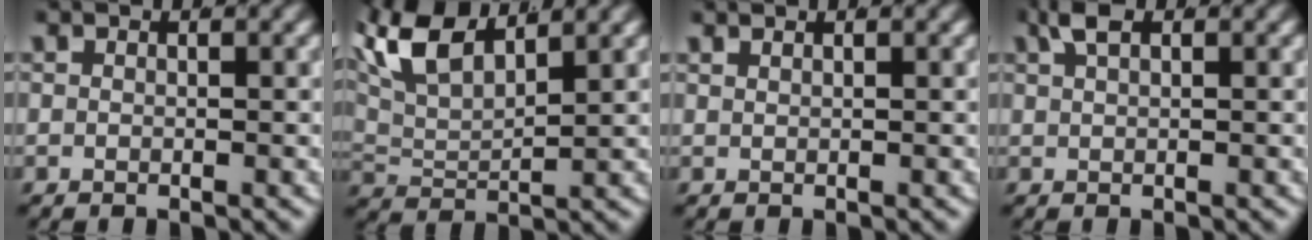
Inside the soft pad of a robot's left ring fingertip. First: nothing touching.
{"total": 8.1, "force": [3.5, 5.3, 5.1], "torque": [-0.130, -0.012, 0.062]}
{"total": 0.9, "force": [0.6, -0.6, 0.0], "torque": [0.004, -0.001, 0.015]}
{"total": 1.7, "force": [1.3, 0.0, 1.1], "torque": [-0.024, 0.003, 0.026]}